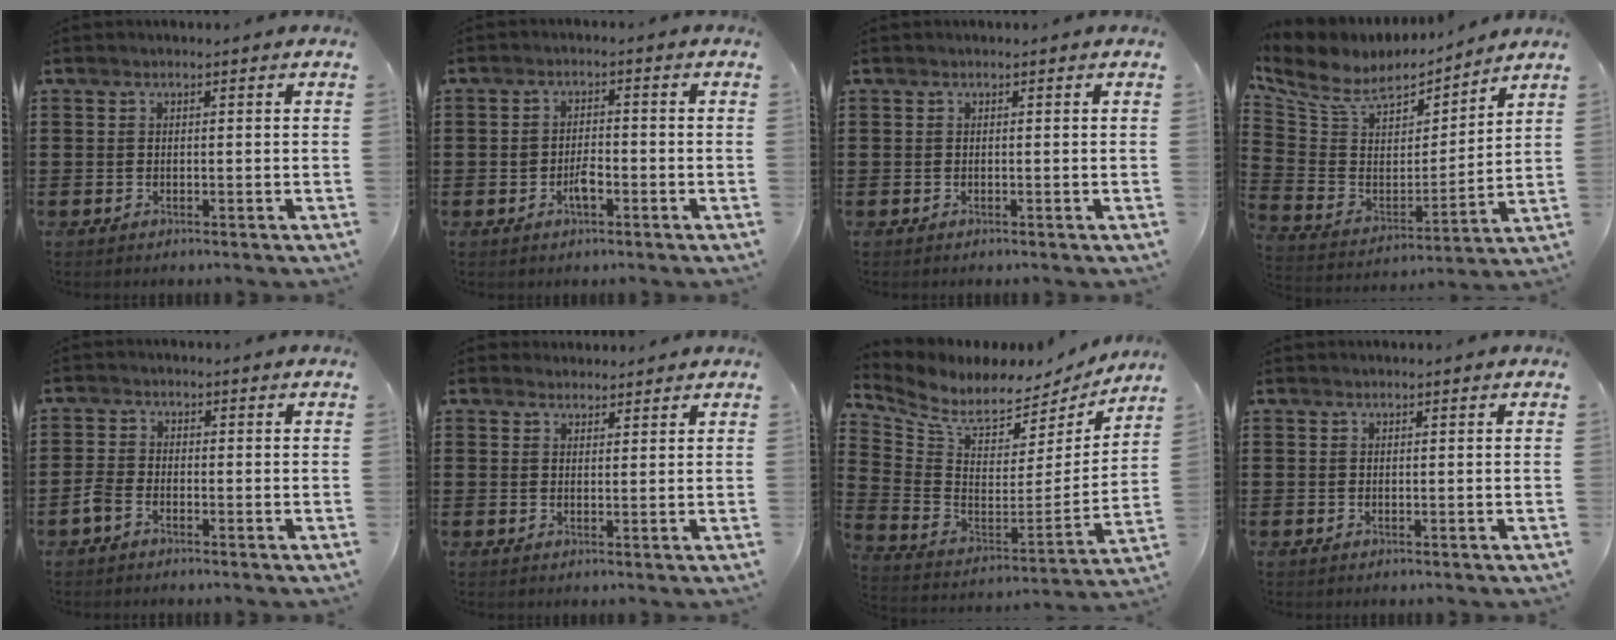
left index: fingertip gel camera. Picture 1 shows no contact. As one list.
[{"total": 3.1, "force": [-1.2, 1.3, 2.5], "torque": [-0.046, 0.006, -0.021]}, {"total": 0.0}, {"total": 8.7, "force": [6.7, 4.2, 3.5], "torque": [-0.105, -0.039, 0.119]}, {"total": 2.2, "force": [-1.6, 0.9, 1.2], "torque": [-0.037, 0.000, -0.036]}, {"total": 2.1, "force": [2.0, 0.8, -0.1], "torque": [-0.003, 0.002, 0.039]}, {"total": 6.3, "force": [5.5, 2.2, 2.2], "torque": [-0.079, -0.051, 0.095]}, {"total": 0.0}]